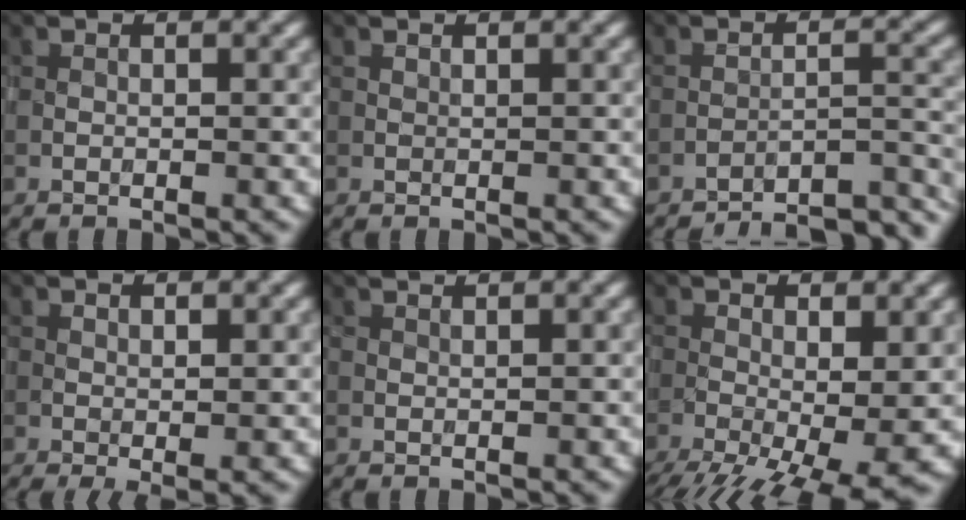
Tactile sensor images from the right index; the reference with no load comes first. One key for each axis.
{"total": 0.0}
{"total": 12.3, "fx": -11.7, "fy": 2.5, "fz": 2.9, "tx": -0.021, "ty": 0.010, "tz": -0.134}
{"total": 1.7, "fx": -0.3, "fy": 0.6, "fz": 1.6, "tx": -0.030, "ty": -0.009, "tz": -0.004}
{"total": 0.7, "fx": 0.7, "fy": 0.0, "fz": 0.3, "tx": -0.013, "ty": -0.001, "tz": 0.003}
{"total": 11.1, "fx": -4.9, "fy": 4.4, "fz": 9.0, "tx": -0.137, "ty": -0.031, "tz": -0.060}